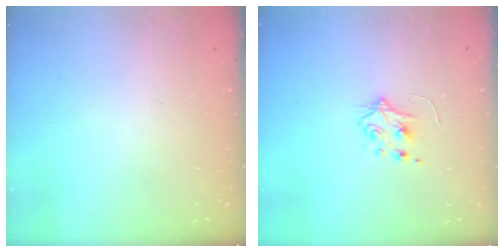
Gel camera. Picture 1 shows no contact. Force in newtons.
{"total": 4.9, "press": 4.8, "slide": 0.5}